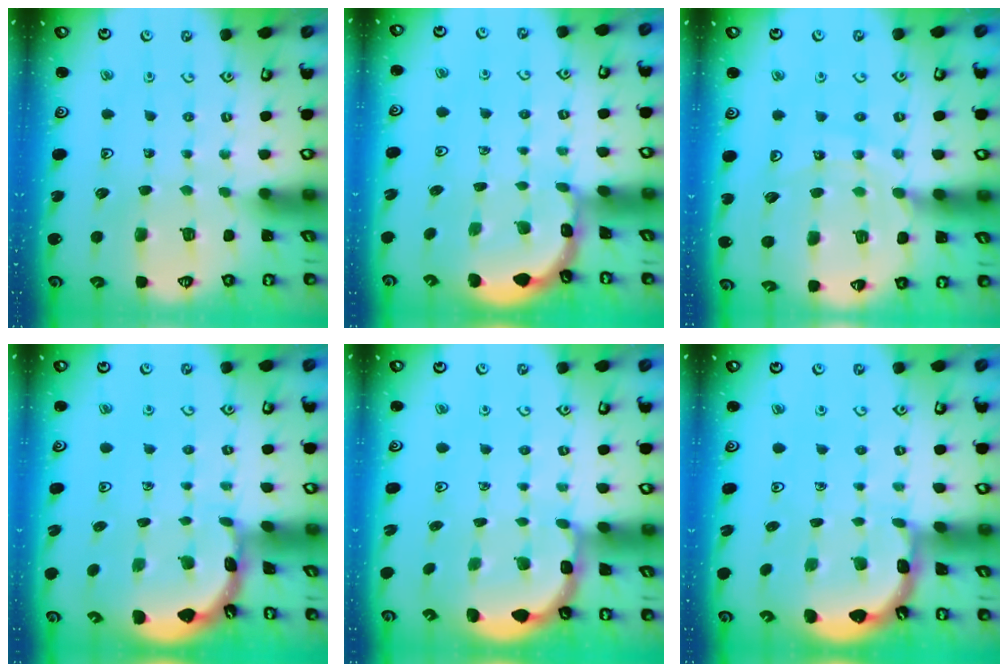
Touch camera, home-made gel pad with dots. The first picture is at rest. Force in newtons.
{"total": 1.9, "press": 1.9, "slide": 0.2}
{"total": 12.7, "press": 12.6, "slide": 1.6}
{"total": 1.6, "press": 1.6, "slide": 0.1}
{"total": 2.9, "press": 2.5, "slide": 1.4}
{"total": 1.9, "press": 1.9, "slide": 0.2}